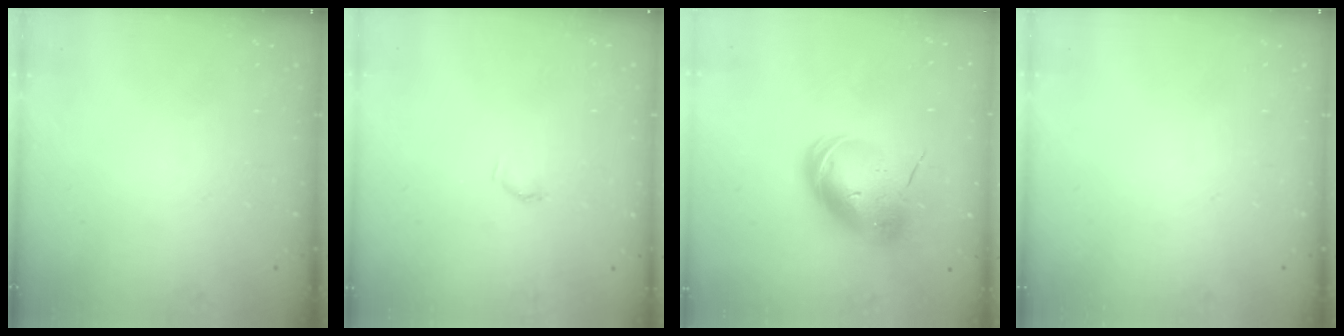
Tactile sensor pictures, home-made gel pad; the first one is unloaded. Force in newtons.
{"total": 3.5, "press": 3.4, "slide": 0.7}
{"total": 12.9, "press": 12.7, "slide": 2.5}
{"total": 0.0}